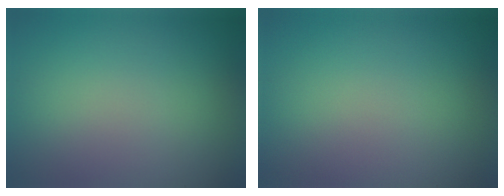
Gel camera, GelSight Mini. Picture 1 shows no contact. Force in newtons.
{"total": 0.0}